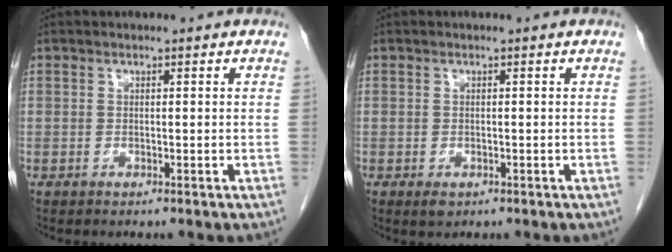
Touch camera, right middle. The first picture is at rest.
{"total": 1.1, "force": [-0.5, 0.7, 0.7], "torque": [-0.009, 0.000, -0.002]}